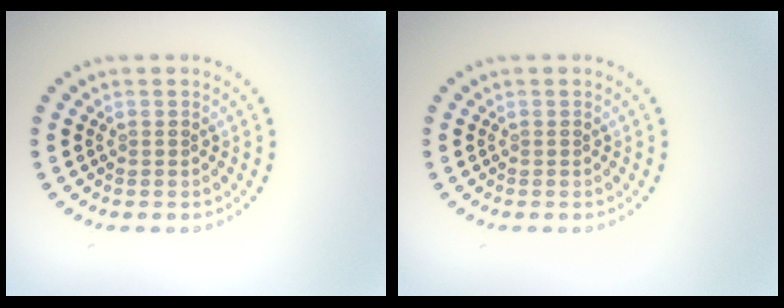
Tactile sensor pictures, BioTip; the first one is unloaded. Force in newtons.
{"total": 0.0}